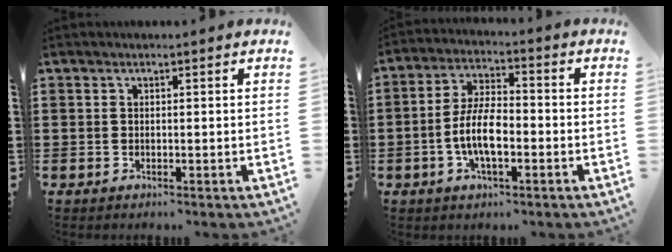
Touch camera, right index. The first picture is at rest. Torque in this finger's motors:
{"motor_torque": [2.12, 0.02, 0.88, 0.21]}